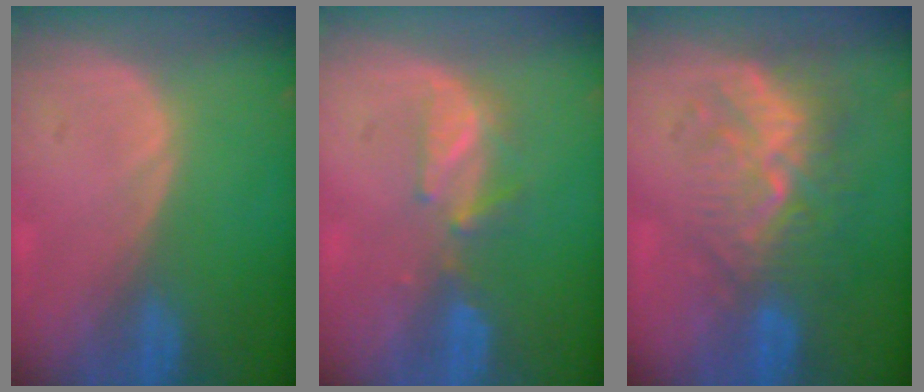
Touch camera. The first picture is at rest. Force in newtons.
{"total": 3.7, "press": 3.6, "slide": 0.8}
{"total": 9.5, "press": 8.6, "slide": 4.1}